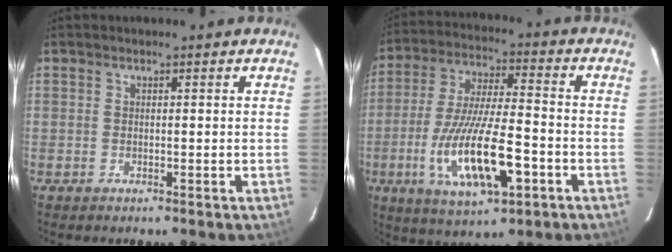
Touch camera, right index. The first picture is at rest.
{"total": 18.1, "force": [-6.5, 5.4, 16.0], "torque": [-0.328, -0.024, -0.106]}